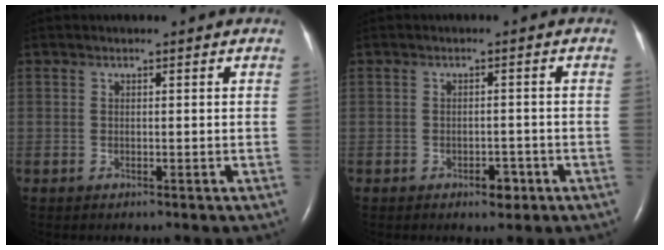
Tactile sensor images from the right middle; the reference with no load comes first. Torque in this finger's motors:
{"motor_torque": [0.42, -0.22, 0.01, 0.01]}